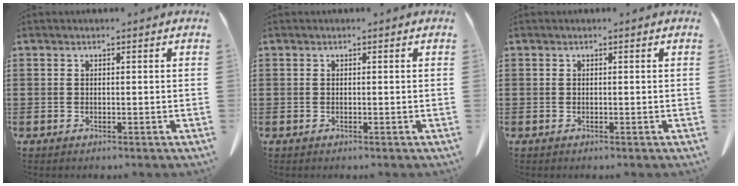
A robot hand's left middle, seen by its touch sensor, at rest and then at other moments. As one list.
[{"total": 0.0}, {"total": 0.0}]